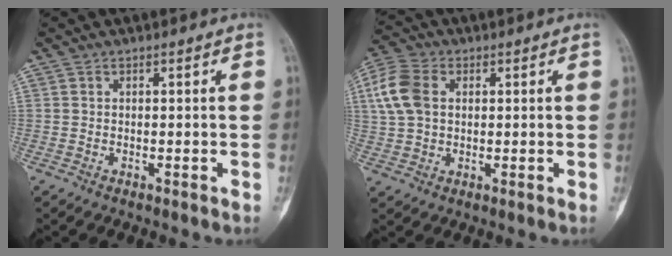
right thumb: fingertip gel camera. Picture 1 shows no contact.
{"total": 9.6, "force": [2.1, 6.7, 6.5], "torque": [-0.142, 0.013, 0.039]}